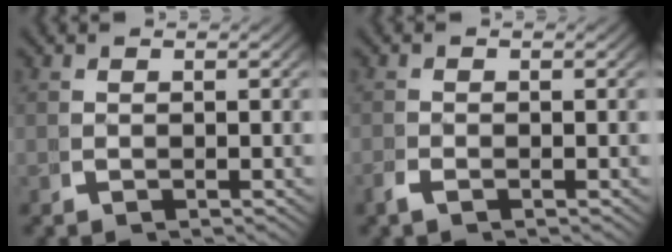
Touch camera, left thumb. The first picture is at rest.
{"total": 0.8, "force": [-0.7, 0.2, 0.4], "torque": [-0.013, -0.001, -0.016]}